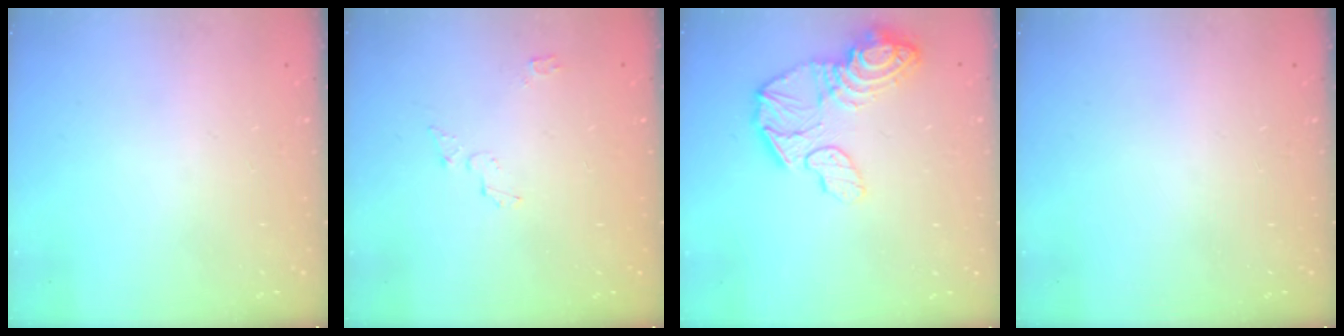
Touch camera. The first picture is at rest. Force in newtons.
{"total": 3.8, "press": 3.8, "slide": 0.4}
{"total": 15.8, "press": 15.7, "slide": 0.9}
{"total": 0.0}